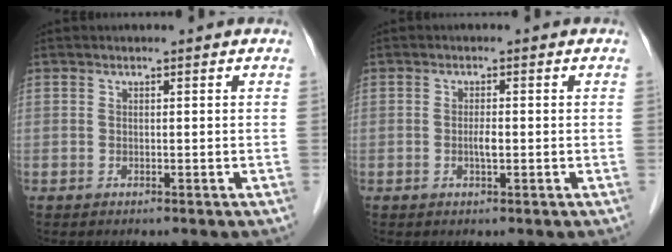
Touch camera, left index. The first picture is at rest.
{"total": 1.6, "force": [-0.4, 0.3, 1.5], "torque": [-0.030, -0.001, -0.008]}